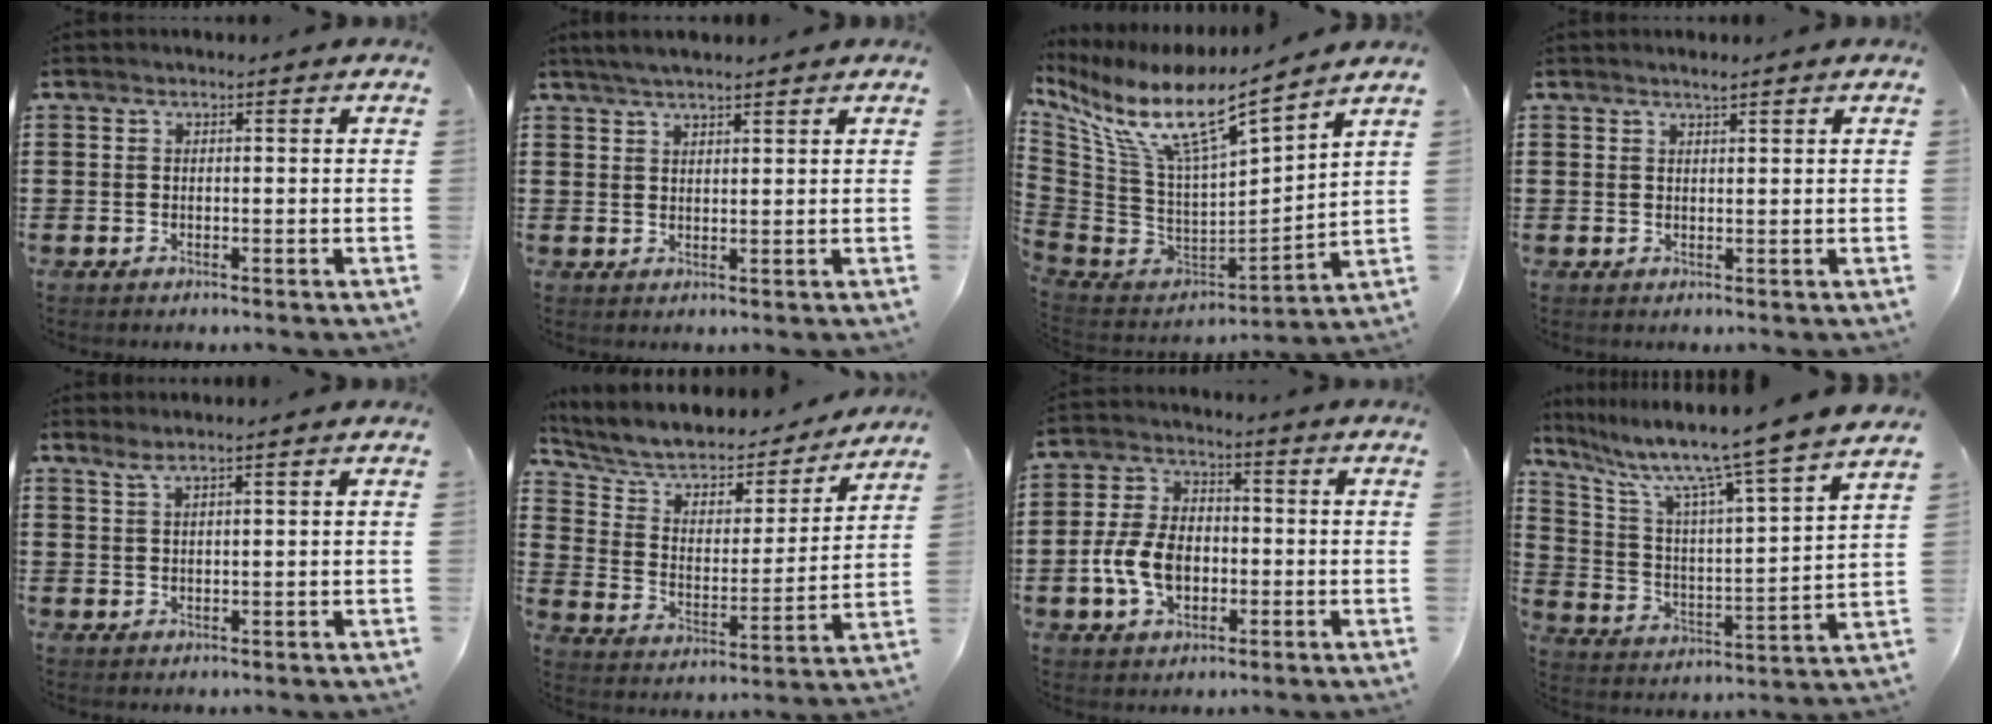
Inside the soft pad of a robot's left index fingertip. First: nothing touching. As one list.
[{"total": 2.5, "force": [2.3, 0.3, 0.9], "torque": [-0.024, 0.003, 0.044]}, {"total": 11.4, "force": [7.3, 2.0, 8.5], "torque": [-0.203, -0.065, 0.116]}, {"total": 1.3, "force": [1.1, 0.0, 0.6], "torque": [-0.013, 0.000, 0.020]}, {"total": 1.7, "force": [1.4, -0.1, 1.1], "torque": [-0.023, 0.000, 0.025]}, {"total": 6.1, "force": [5.1, 2.8, 1.8], "torque": [-0.069, -0.038, 0.082]}, {"total": 7.9, "force": [-1.9, 5.2, 5.6], "torque": [-0.135, 0.004, -0.042]}, {"total": 9.7, "force": [8.0, -0.8, 5.3], "torque": [-0.128, -0.071, 0.121]}]